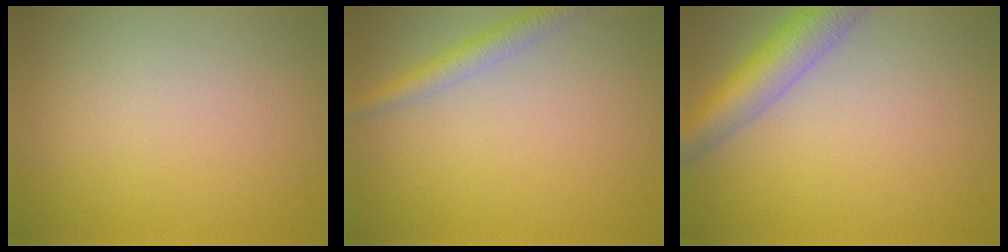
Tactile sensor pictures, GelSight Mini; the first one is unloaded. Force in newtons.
{"total": 2.4, "press": 2.4, "slide": 0.0}
{"total": 5.0, "press": 4.9, "slide": 0.2}